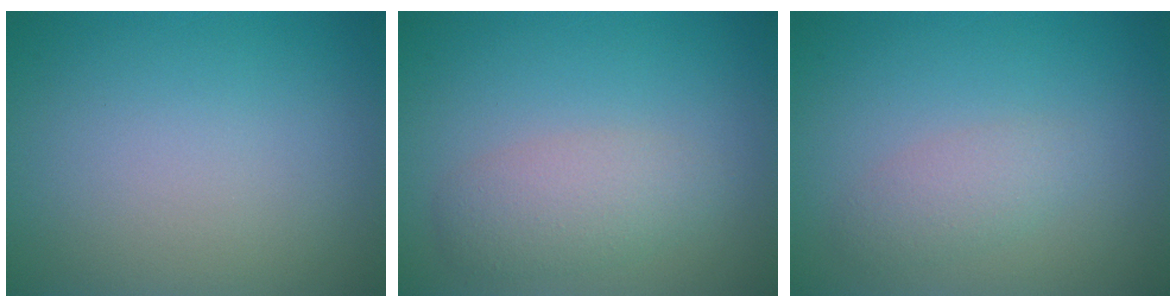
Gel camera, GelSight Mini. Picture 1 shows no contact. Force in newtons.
{"total": 2.9, "press": 2.9, "slide": 0.1}
{"total": 1.9, "press": 1.9, "slide": 0.1}